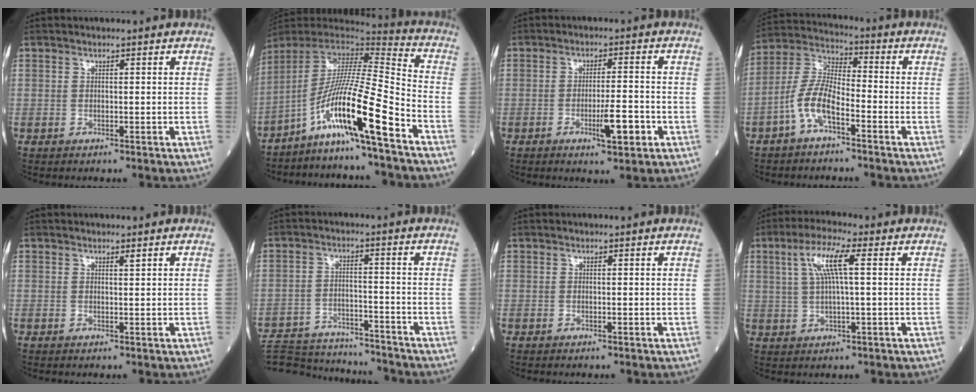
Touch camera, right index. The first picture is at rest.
{"total": 15.7, "force": [-9.2, -1.7, 12.6], "torque": [-0.235, -0.004, -0.166]}
{"total": 5.4, "force": [-2.1, 0.6, 4.9], "torque": [-0.082, -0.003, -0.030]}
{"total": 7.9, "force": [-3.8, 2.4, 6.5], "torque": [-0.147, 0.014, -0.079]}
{"total": 0.6, "force": [0.5, -0.1, 0.3], "torque": [-0.012, -0.004, 0.012]}
{"total": 19.7, "force": [-18.6, 3.2, 5.9], "torque": [-0.149, -0.013, -0.275]}
{"total": 0.0}
{"total": 6.8, "force": [2.0, 0.5, 6.5], "torque": [-0.132, 0.013, 0.042]}